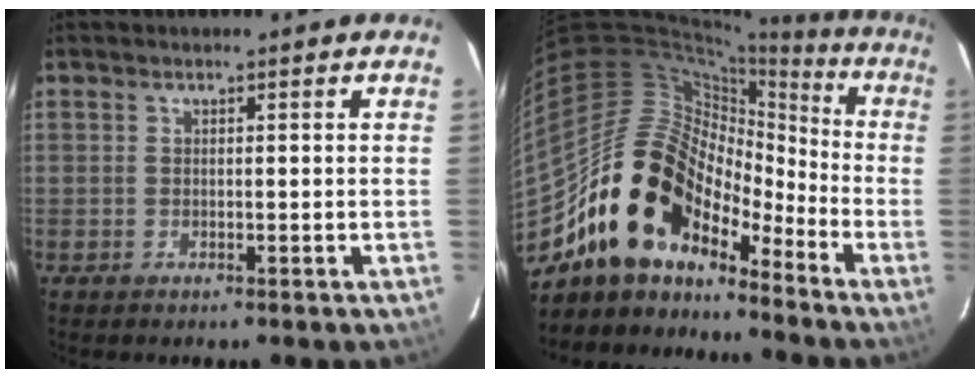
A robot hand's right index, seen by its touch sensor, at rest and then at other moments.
{"total": 19.1, "force": [-13.1, 11.3, 8.0], "torque": [-0.163, 0.023, -0.238]}